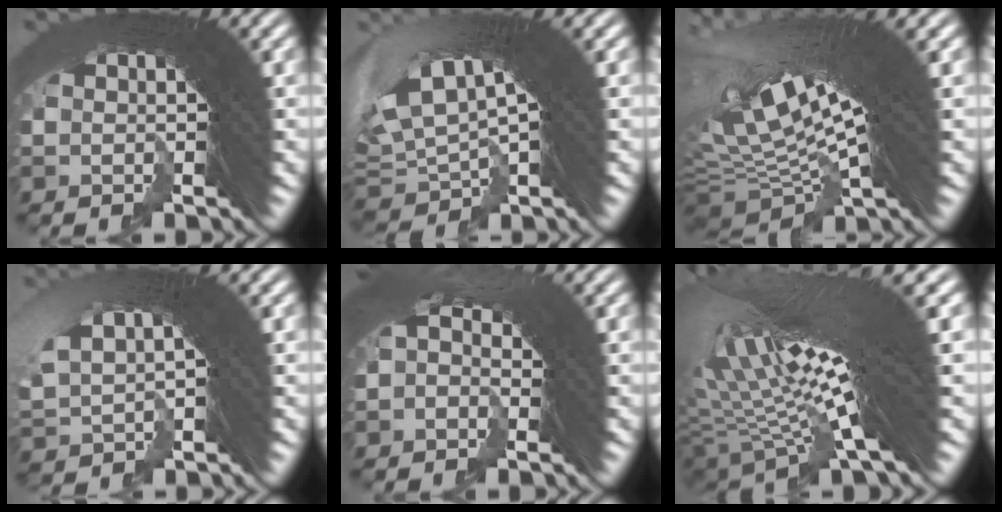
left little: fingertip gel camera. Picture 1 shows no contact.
{"total": 4.8, "force": [2.5, 3.2, 2.5], "torque": [-0.056, 0.001, 0.051]}
{"total": 9.2, "force": [3.9, 3.9, 7.3], "torque": [-0.148, 0.001, 0.079]}
{"total": 3.1, "force": [3.0, 1.0, 0.3], "torque": [-0.002, 0.020, 0.049]}
{"total": 1.8, "force": [0.3, 1.4, 1.1], "torque": [-0.005, 0.015, -0.007]}
{"total": 14.4, "force": [5.7, 3.5, 12.8], "torque": [-0.208, 0.036, 0.091]}